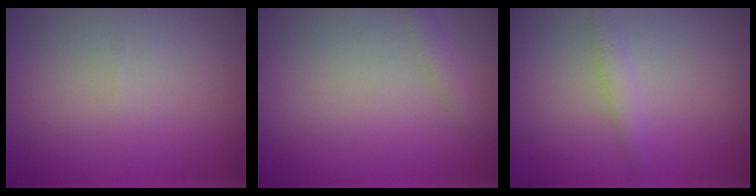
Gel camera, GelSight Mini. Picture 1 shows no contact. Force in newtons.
{"total": 1.2, "press": 1.2, "slide": 0.0}
{"total": 1.5, "press": 1.5, "slide": 0.1}